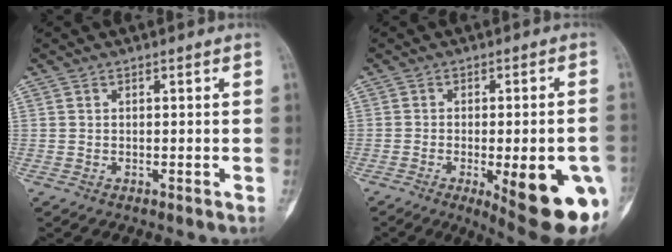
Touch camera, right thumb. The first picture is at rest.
{"total": 18.7, "force": [-6.3, 5.7, 16.7], "torque": [-0.167, 0.002, -0.063]}